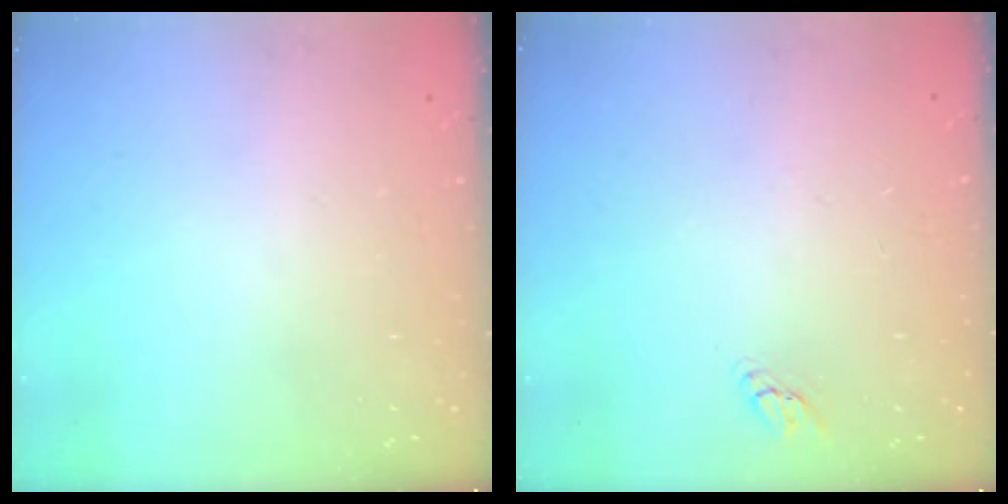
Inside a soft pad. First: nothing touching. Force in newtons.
{"total": 2.7, "press": 2.7, "slide": 0.1}